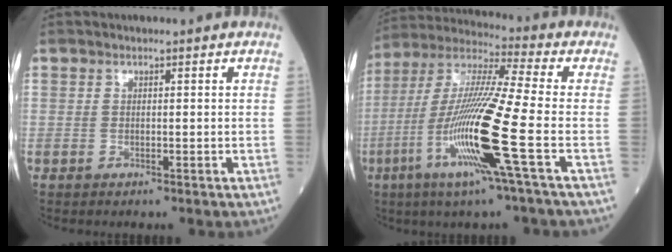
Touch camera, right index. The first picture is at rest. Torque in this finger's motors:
{"motor_torque": [1.28, -0.86, 1.05, 0.21]}